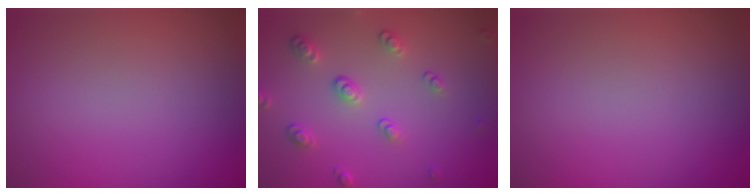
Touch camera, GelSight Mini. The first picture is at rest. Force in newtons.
{"total": 2.6, "press": 2.5, "slide": 0.7}
{"total": 0.0}